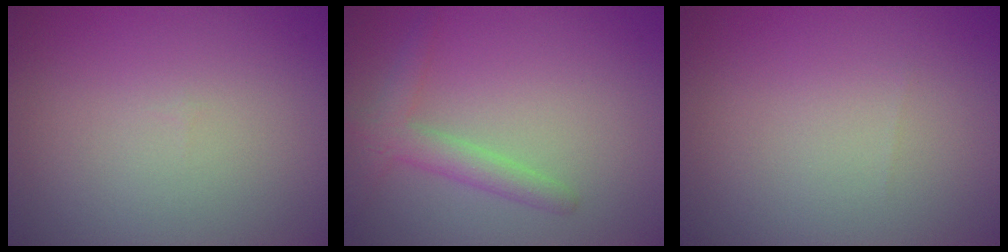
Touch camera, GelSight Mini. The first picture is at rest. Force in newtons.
{"total": 2.6, "press": 2.5, "slide": 0.1}
{"total": 0.0}